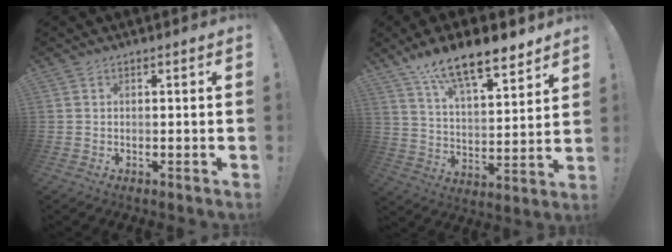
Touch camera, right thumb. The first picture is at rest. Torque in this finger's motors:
{"motor_torque": [0.28, 0.52, 0.61, 0.39, 0.25]}